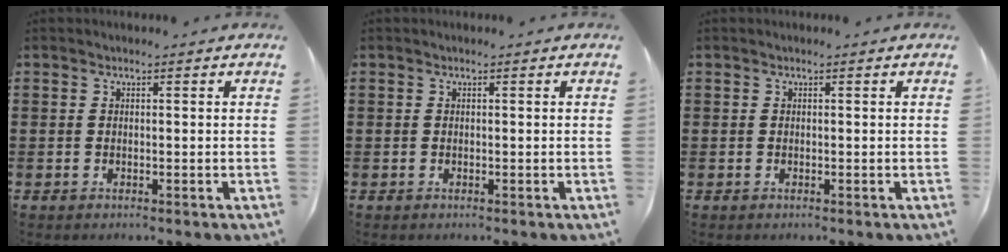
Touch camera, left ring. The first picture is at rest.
{"total": 0.0}
{"total": 0.0}